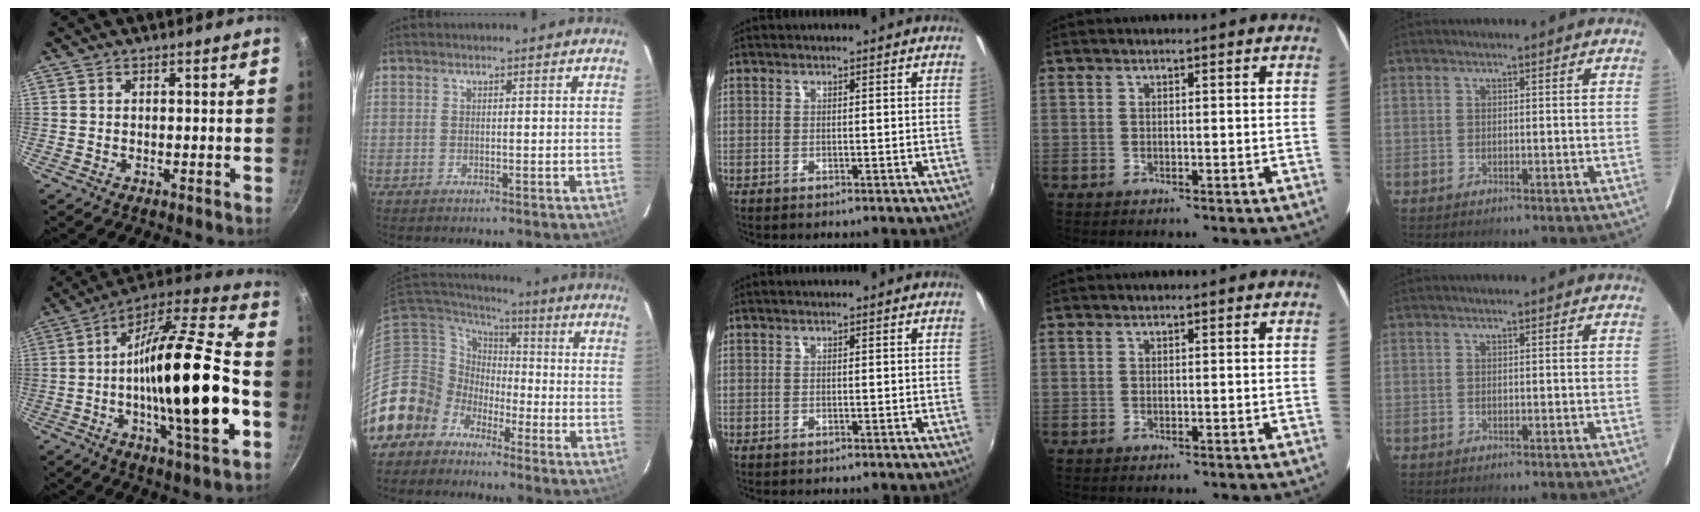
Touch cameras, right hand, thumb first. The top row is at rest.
{"thumb": {"total": 26.5, "force": [-4.7, 6.3, 25.3], "torque": [-0.405, 0.018, -0.082]}, "index": {"total": 10.1, "force": [-5.3, 8.5, 0.5], "torque": [-0.035, 0.040, -0.121]}}